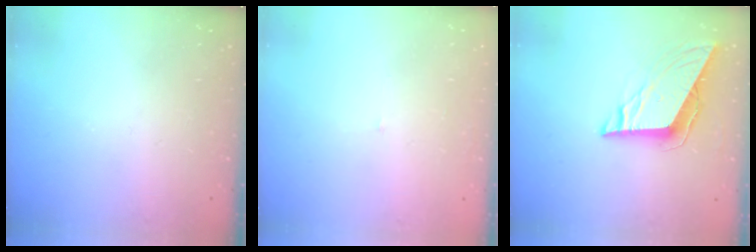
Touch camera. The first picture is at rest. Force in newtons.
{"total": 2.0, "press": 2.0, "slide": 0.1}
{"total": 8.9, "press": 8.8, "slide": 1.2}